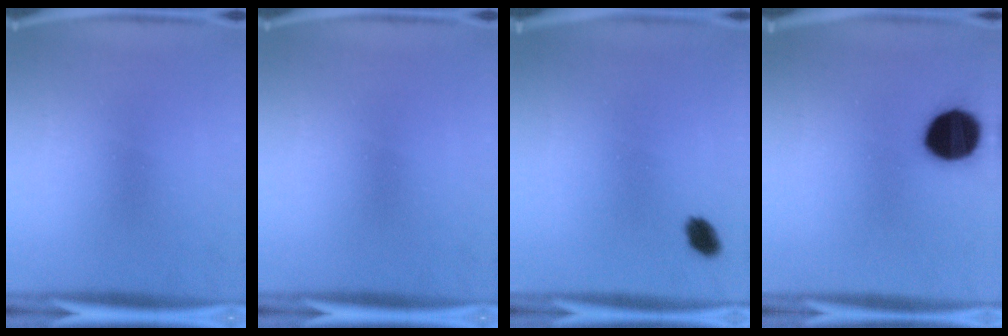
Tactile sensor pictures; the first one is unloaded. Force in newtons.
{"total": 0.0}
{"total": 2.8}
{"total": 14.9}